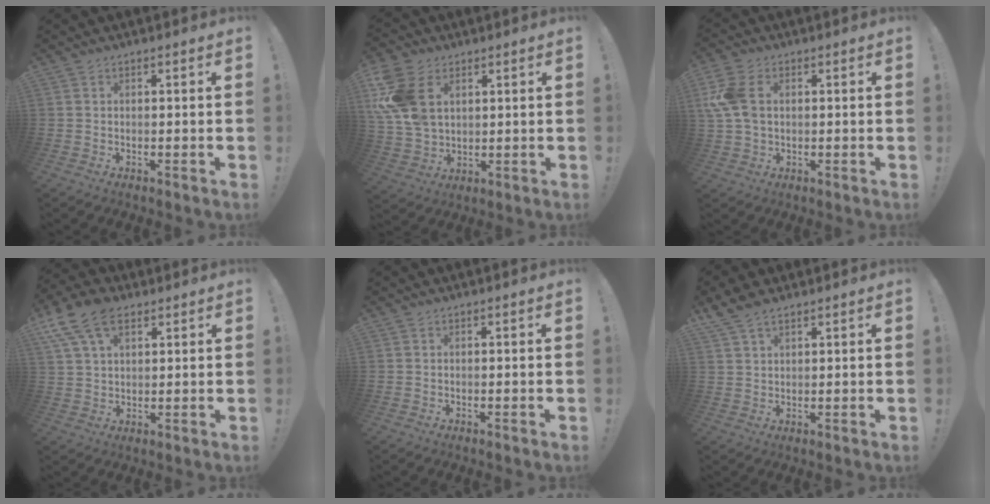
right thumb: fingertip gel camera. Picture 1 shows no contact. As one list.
[{"total": 15.2, "force": [4.9, 10.4, 9.9], "torque": [-0.203, -0.011, 0.099]}, {"total": 9.6, "force": [1.7, 6.3, 7.0], "torque": [-0.161, 0.007, 0.033]}, {"total": 12.4, "force": [6.6, 7.3, 7.5], "torque": [-0.139, -0.018, 0.126]}, {"total": 0.0}, {"total": 5.2, "force": [3.9, 2.1, 2.7], "torque": [-0.053, -0.012, 0.077]}]